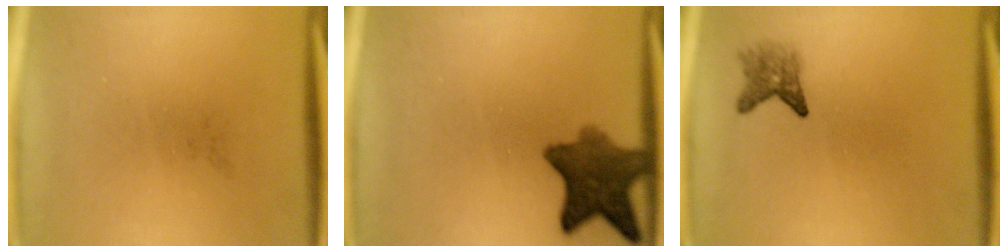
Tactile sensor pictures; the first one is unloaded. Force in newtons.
{"total": 8.6}
{"total": 2.4}